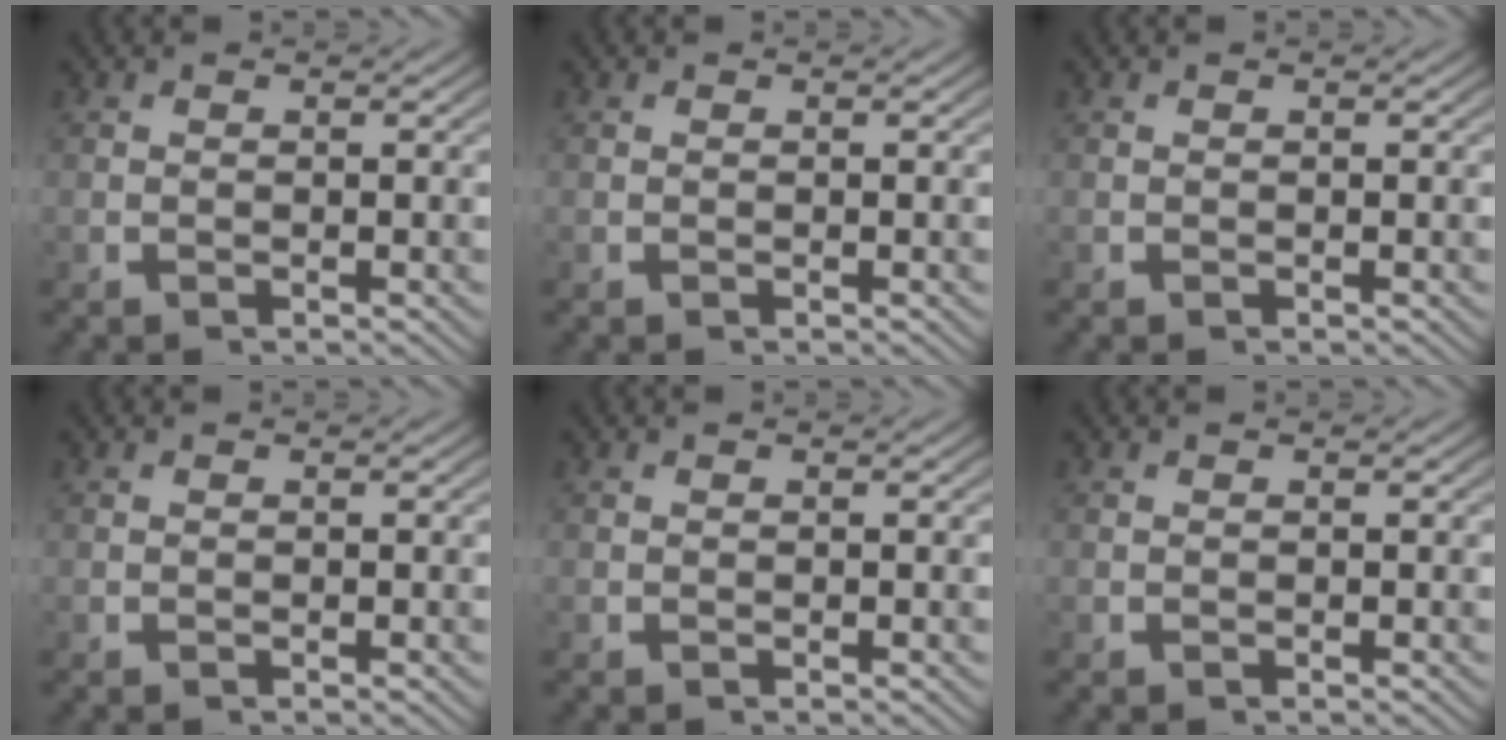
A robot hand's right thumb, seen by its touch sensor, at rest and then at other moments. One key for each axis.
{"total": 0.0}
{"total": 0.0}
{"total": 0.0}
{"total": 0.0}
{"total": 0.0}